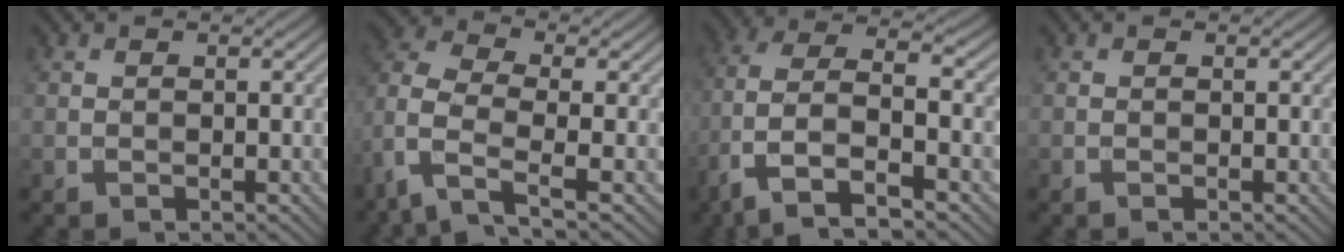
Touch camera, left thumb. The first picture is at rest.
{"total": 6.4, "force": [-2.5, 3.2, 4.9], "torque": [-0.112, 0.002, -0.071]}
{"total": 9.9, "force": [-4.5, 4.0, 7.9], "torque": [-0.166, 0.000, -0.097]}
{"total": 0.0}